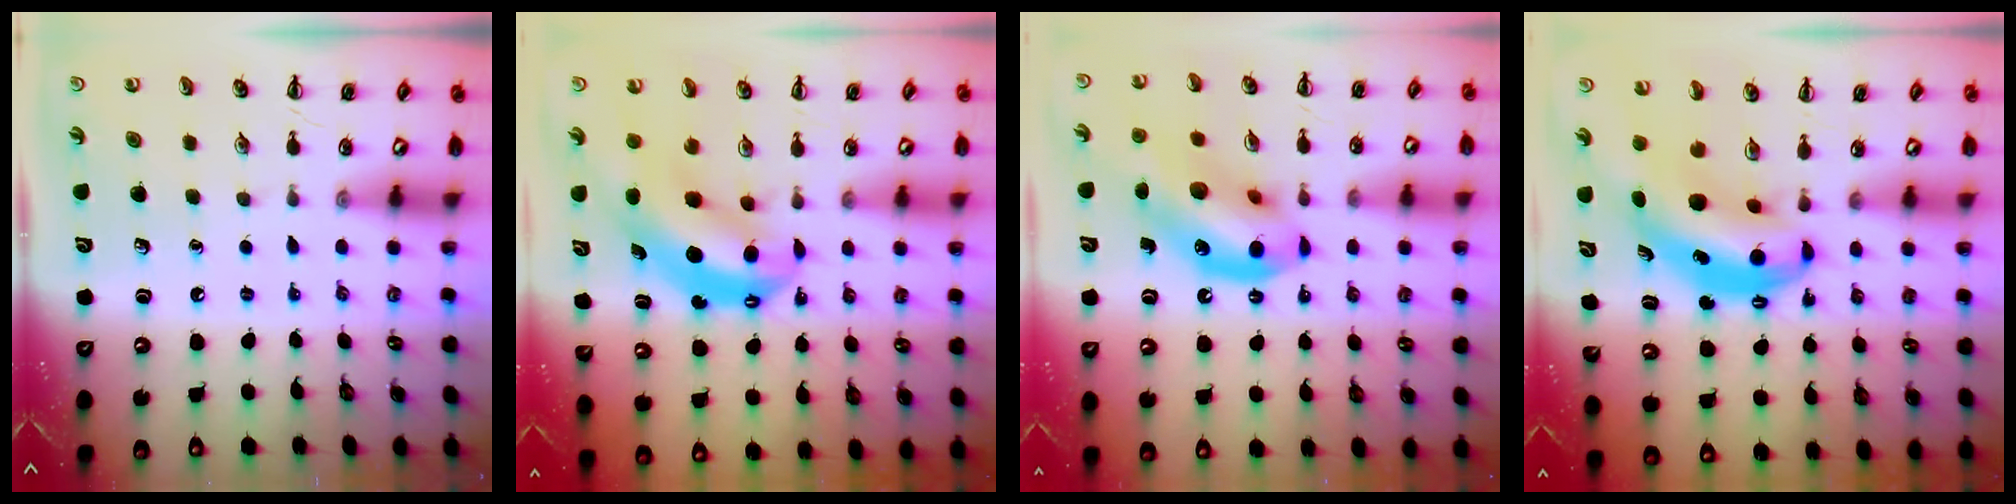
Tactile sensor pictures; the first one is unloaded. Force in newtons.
{"total": 8.1, "press": 7.9, "slide": 1.7}
{"total": 15.5, "press": 15.1, "slide": 3.4}
{"total": 8.0, "press": 7.8, "slide": 1.7}